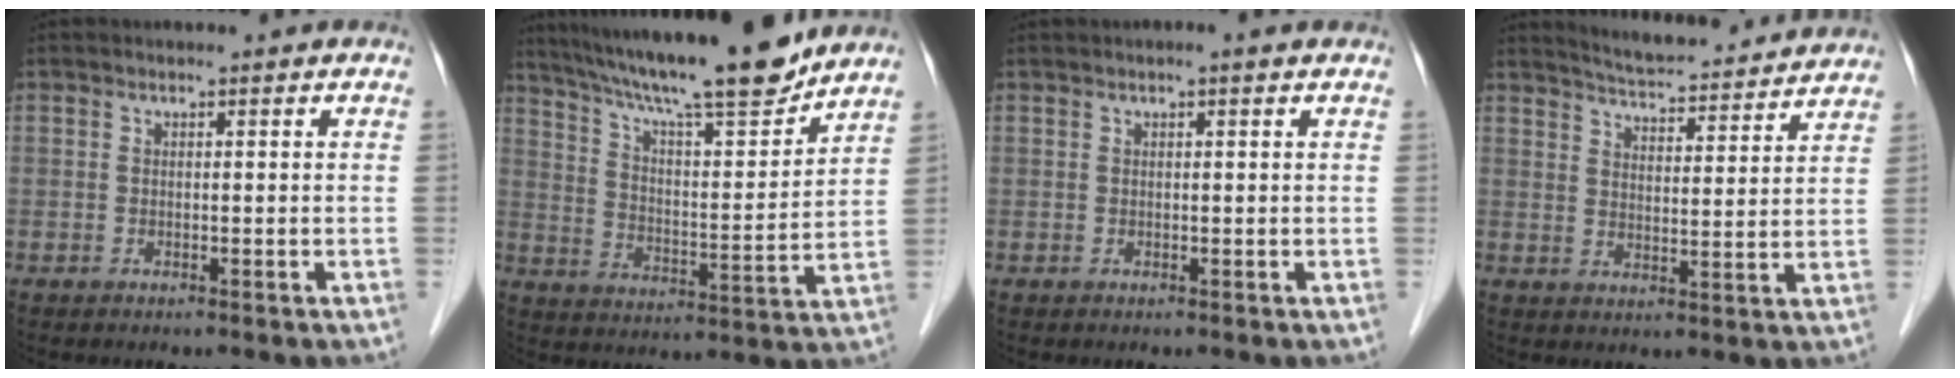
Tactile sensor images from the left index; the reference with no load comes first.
{"total": 18.5, "force": [15.9, 0.8, 9.6], "torque": [-0.160, 0.001, 0.251]}
{"total": 1.1, "force": [0.4, 0.0, 1.1], "torque": [-0.018, 0.008, 0.004]}
{"total": 14.5, "force": [13.8, 1.6, 4.4], "torque": [-0.066, 0.003, 0.181]}